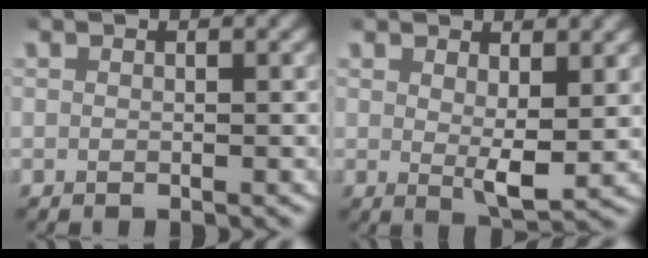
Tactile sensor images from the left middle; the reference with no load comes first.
{"total": 2.9, "force": [1.1, 0.8, 2.6], "torque": [-0.043, -0.019, 0.024]}